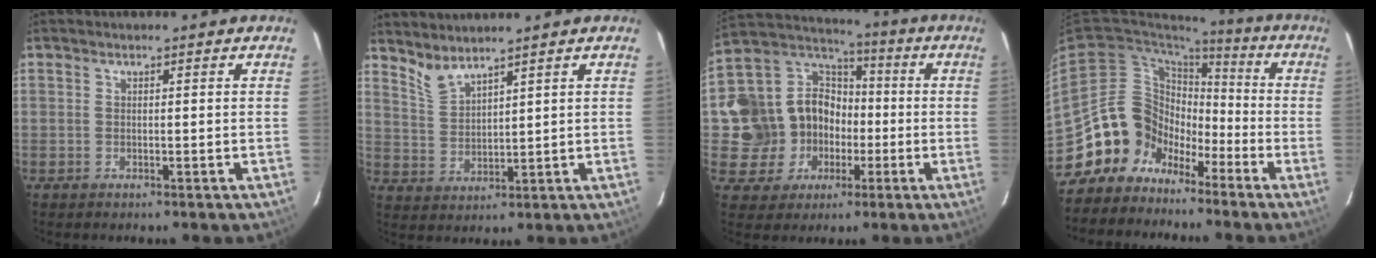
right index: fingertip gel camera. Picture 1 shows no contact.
{"total": 4.5, "force": [4.2, 0.3, 1.7], "torque": [-0.039, -0.003, 0.092]}
{"total": 17.3, "force": [-3.5, 15.9, 5.7], "torque": [-0.160, 0.049, -0.039]}
{"total": 13.5, "force": [-8.4, 10.1, 3.0], "torque": [-0.074, 0.037, -0.153]}